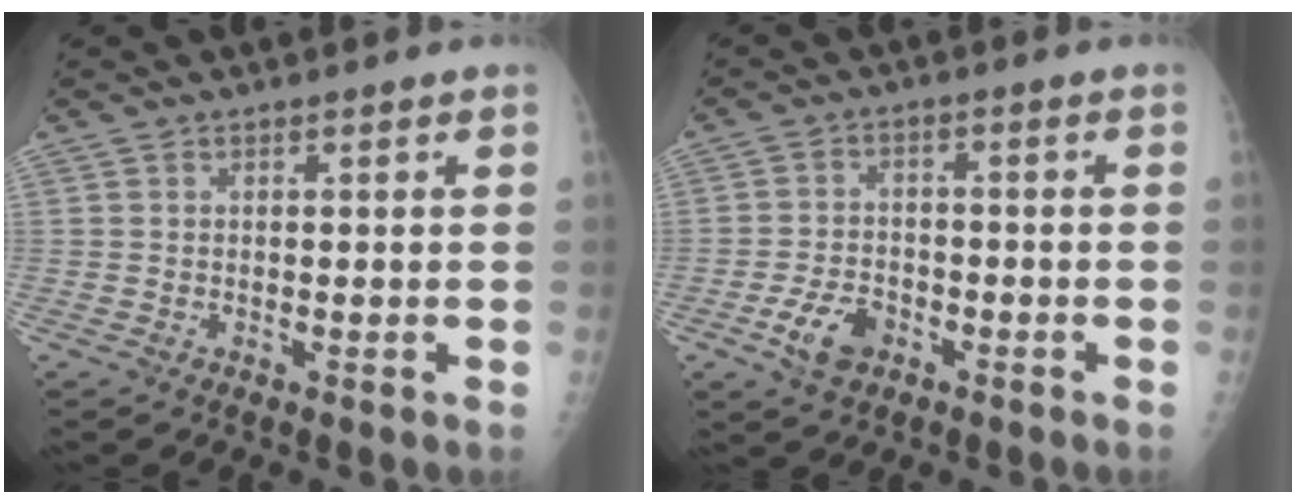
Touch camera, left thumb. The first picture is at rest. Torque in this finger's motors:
{"motor_torque": [0.18, 0.22, 0.59, 0.20, 0.05]}